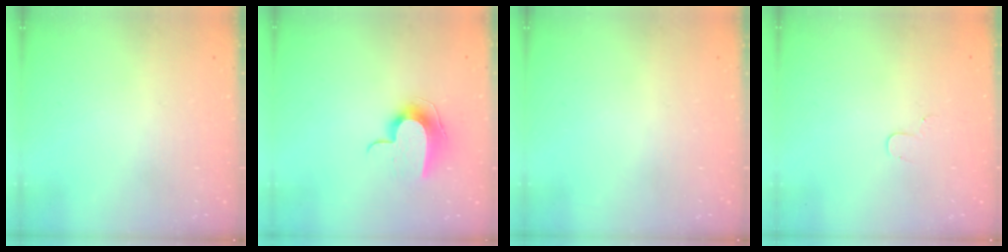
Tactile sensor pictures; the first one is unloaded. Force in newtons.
{"total": 9.7, "press": 9.7, "slide": 0.2}
{"total": 0.0}
{"total": 3.2, "press": 3.2, "slide": 0.3}